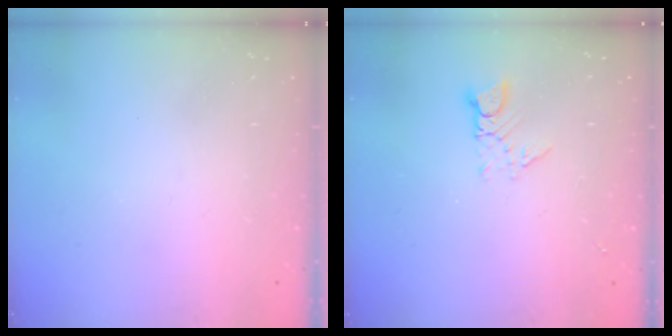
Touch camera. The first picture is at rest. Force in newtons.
{"total": 3.0, "press": 3.0, "slide": 0.2}